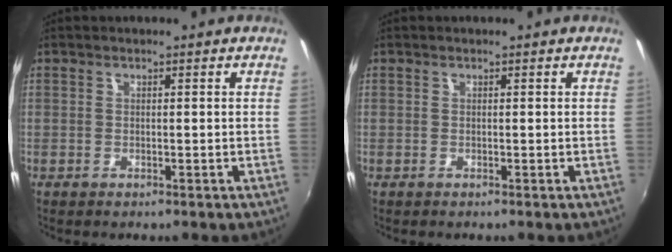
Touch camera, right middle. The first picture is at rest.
{"total": 0.0}